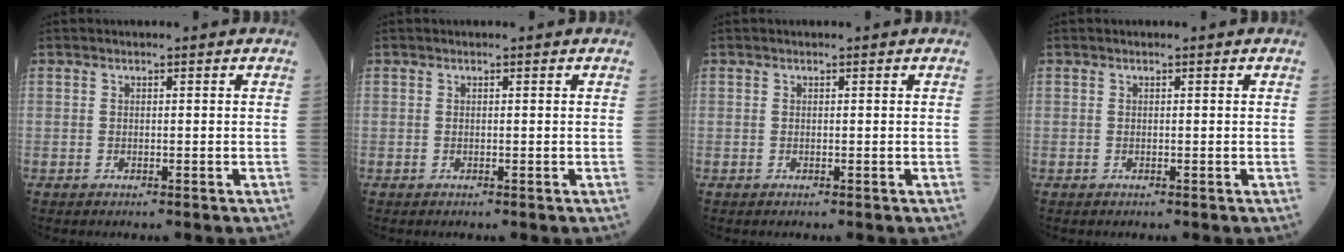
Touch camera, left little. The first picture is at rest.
{"total": 0.0}
{"total": 0.0}
{"total": 0.0}